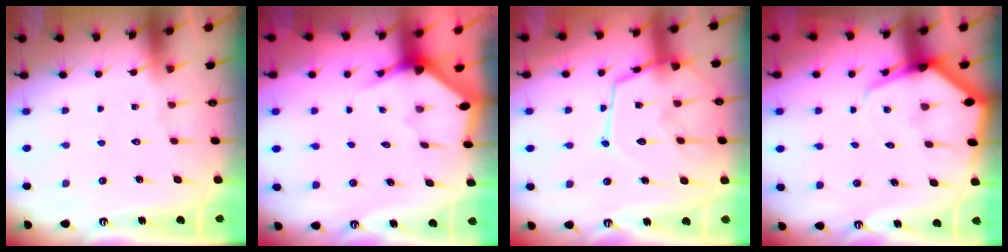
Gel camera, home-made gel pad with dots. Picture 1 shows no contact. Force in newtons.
{"total": 2.9, "press": 2.9, "slide": 0.2}
{"total": 15.7, "press": 15.7, "slide": 1.3}
{"total": 6.1, "press": 6.0, "slide": 0.5}